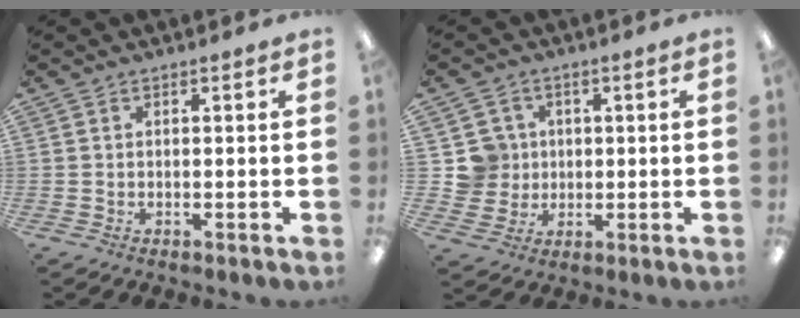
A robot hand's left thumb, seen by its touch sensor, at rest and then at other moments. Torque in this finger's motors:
{"motor_torque": [-0.28, 0.26, -0.15, 0.13, -0.01]}